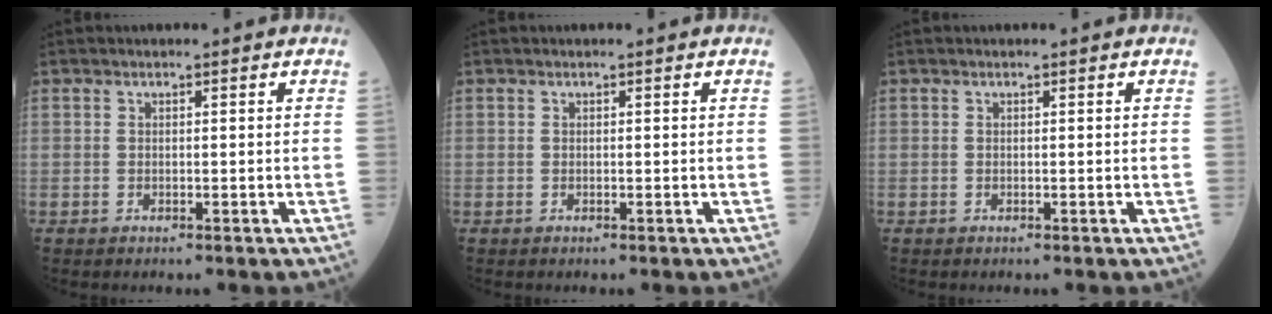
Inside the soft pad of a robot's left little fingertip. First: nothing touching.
{"total": 0.0}
{"total": 0.0}